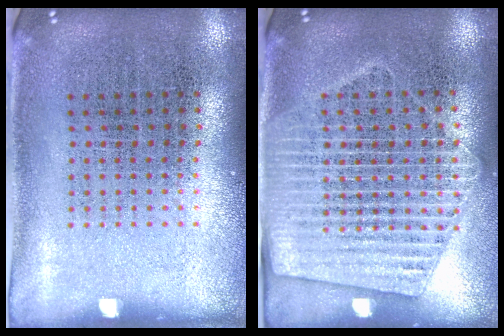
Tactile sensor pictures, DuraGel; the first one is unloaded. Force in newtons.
{"total": 2.0, "press": 1.8, "slide": 0.9}